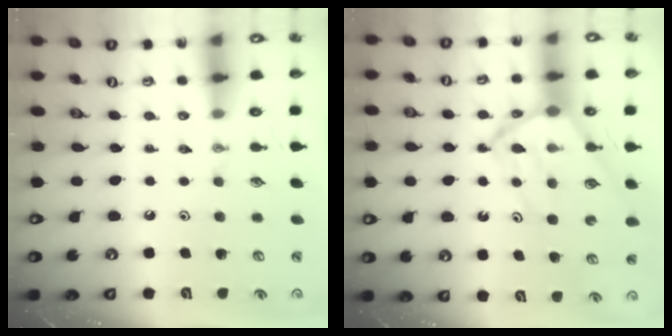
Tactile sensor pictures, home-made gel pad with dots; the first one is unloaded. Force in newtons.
{"total": 11.9, "press": 11.8, "slide": 1.1}